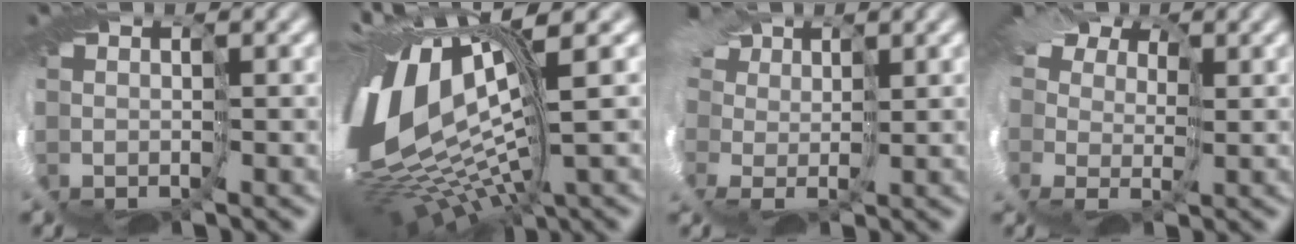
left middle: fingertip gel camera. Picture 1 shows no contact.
{"total": 14.7, "force": [1.5, 6.1, 13.2], "torque": [-0.294, 0.000, 0.033]}
{"total": 8.8, "force": [3.6, 6.3, 5.0], "torque": [-0.120, 0.025, 0.032]}
{"total": 9.2, "force": [4.1, 6.1, 5.5], "torque": [-0.100, 0.023, 0.037]}